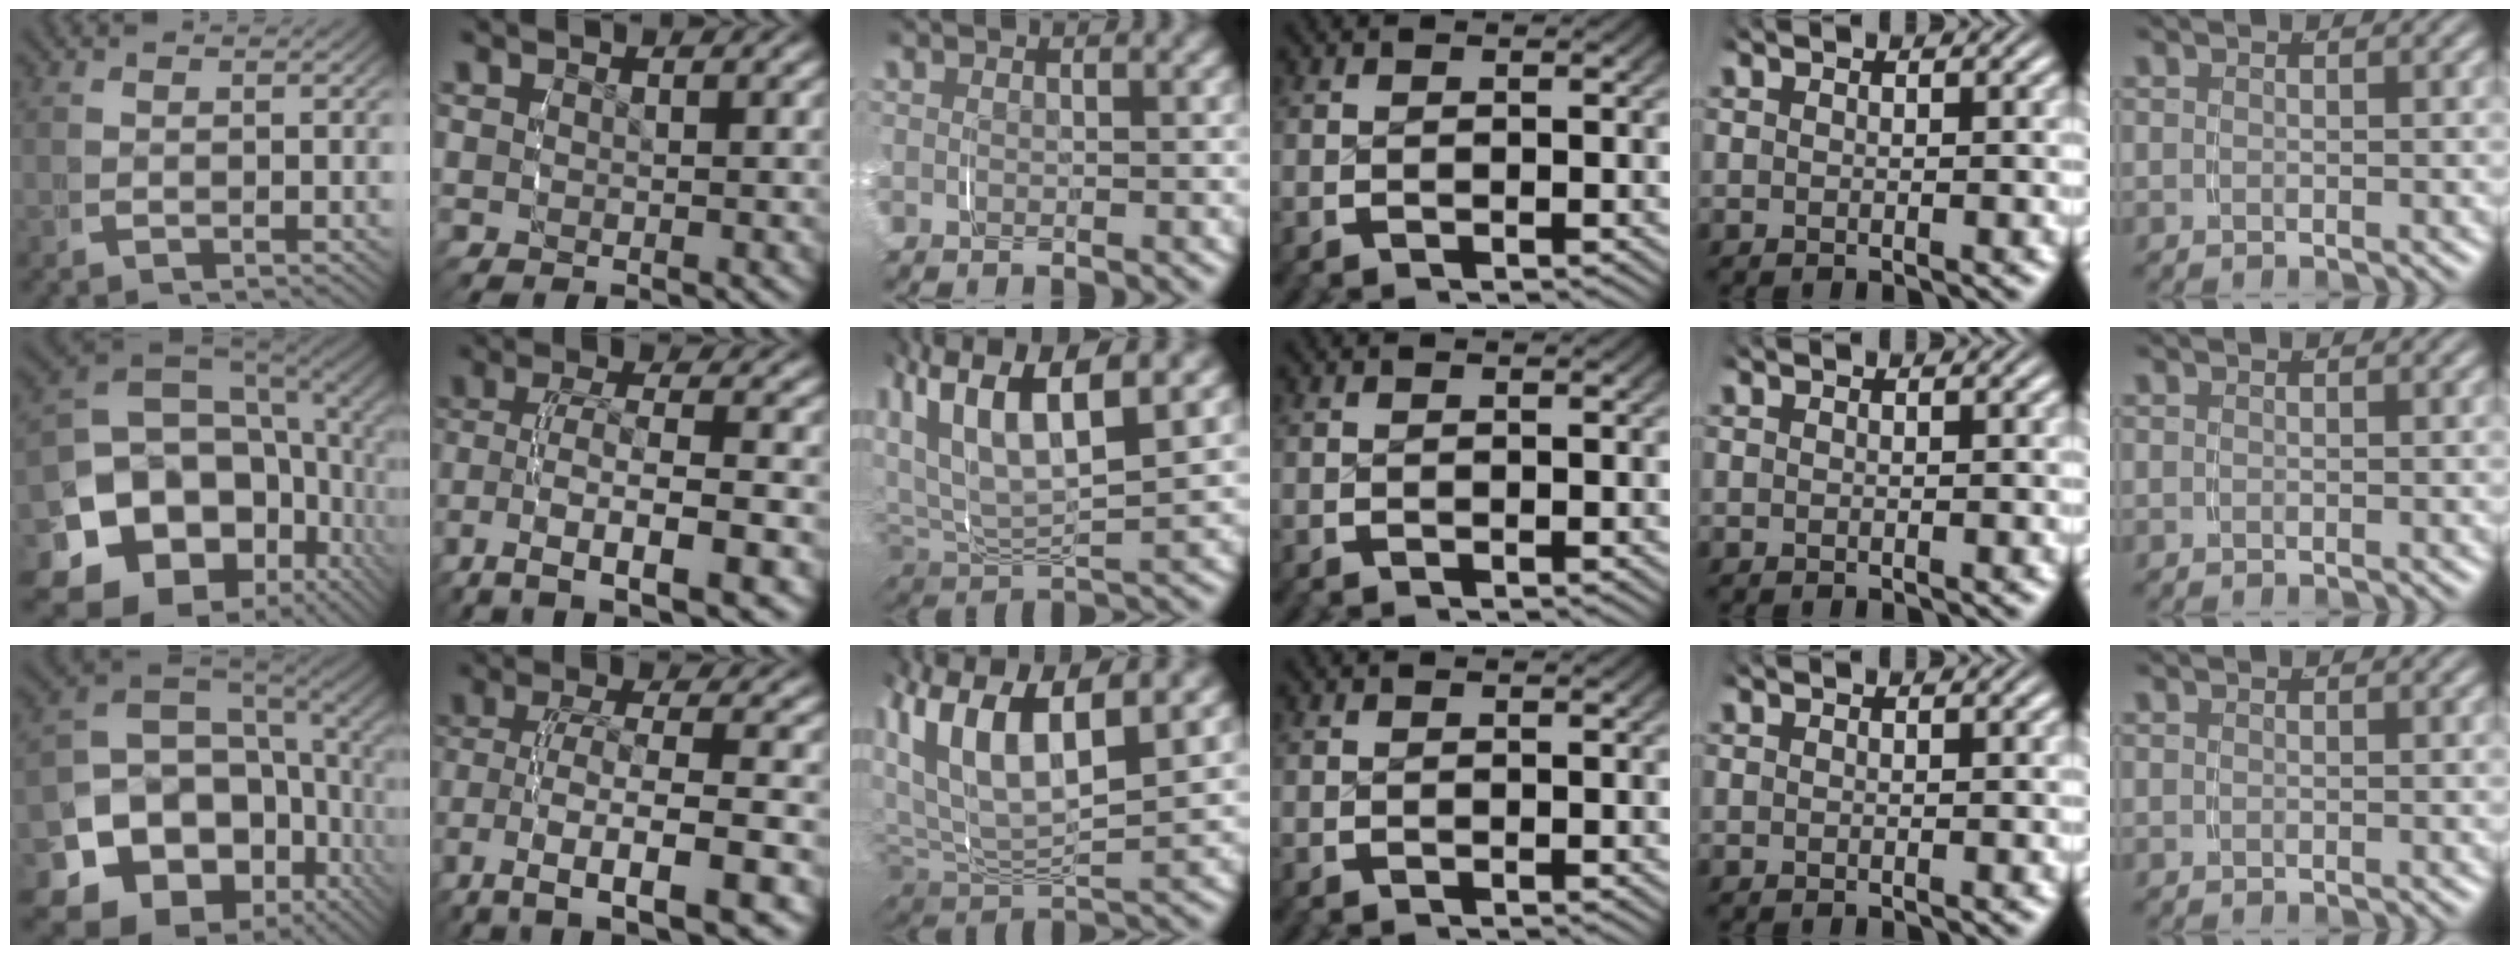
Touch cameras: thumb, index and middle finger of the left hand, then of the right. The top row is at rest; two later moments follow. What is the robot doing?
{"motion": "grasp_and_lifting", "object": "shirt"}